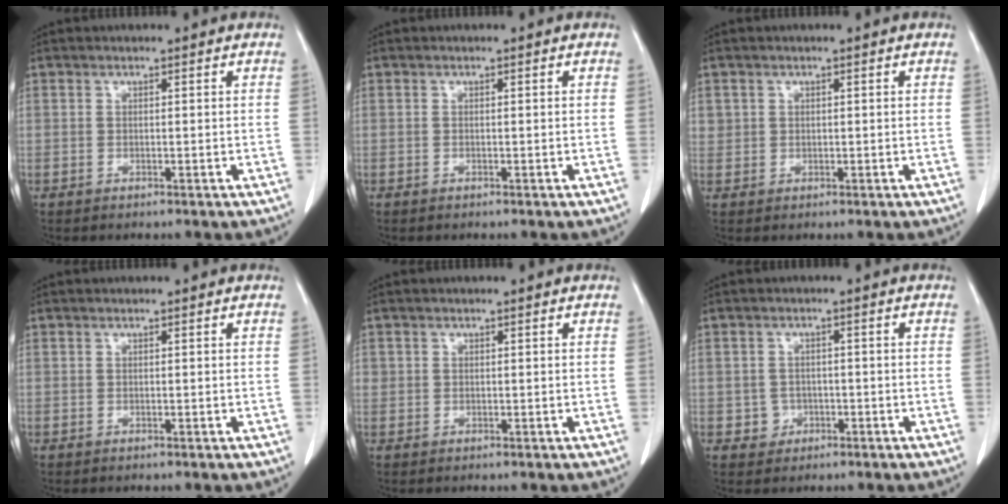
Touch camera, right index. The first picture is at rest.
{"total": 0.0}
{"total": 1.6, "force": [0.6, 1.5, 0.2], "torque": [0.012, 0.006, 0.008]}
{"total": 0.0}
{"total": 0.9, "force": [0.2, 0.9, 0.1], "torque": [0.008, 0.005, 0.002]}
{"total": 2.4, "force": [-0.8, 2.3, 0.2], "torque": [0.004, 0.011, -0.008]}